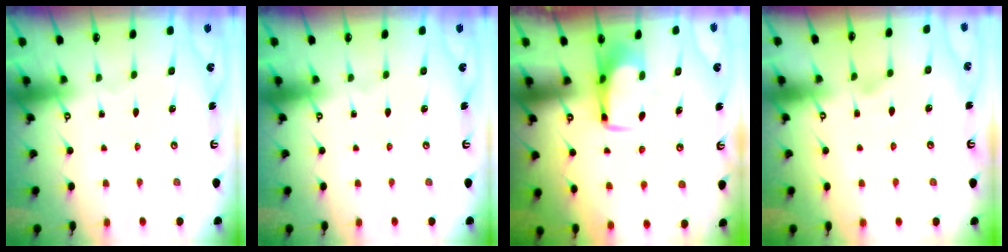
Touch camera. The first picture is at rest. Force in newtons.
{"total": 0.0}
{"total": 5.4, "press": 5.4, "slide": 0.4}
{"total": 1.0, "press": 0.0, "slide": 1.0}